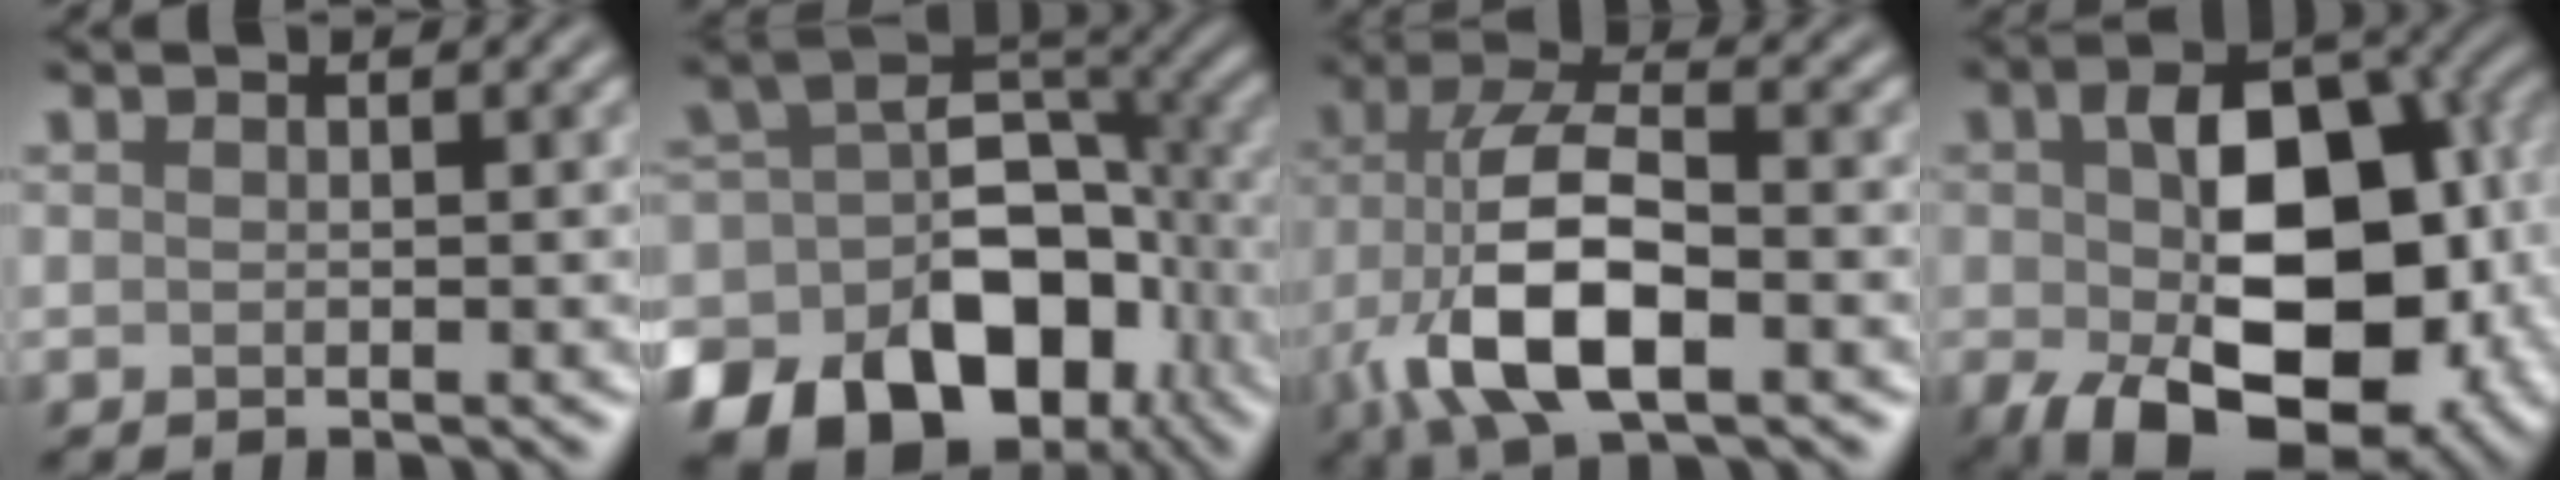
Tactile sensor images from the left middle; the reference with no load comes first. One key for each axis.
{"total": 15.5, "fx": -6.6, "fy": 10.6, "fz": 9.2, "tx": -0.167, "ty": -0.008, "tz": -0.096}
{"total": 9.6, "fx": -3.3, "fy": 4.1, "fz": 8.1, "tx": -0.168, "ty": 0.000, "tz": -0.067}
{"total": 15.6, "fx": -2.5, "fy": 9.7, "fz": 12.0, "tx": -0.182, "ty": -0.030, "tz": -0.032}